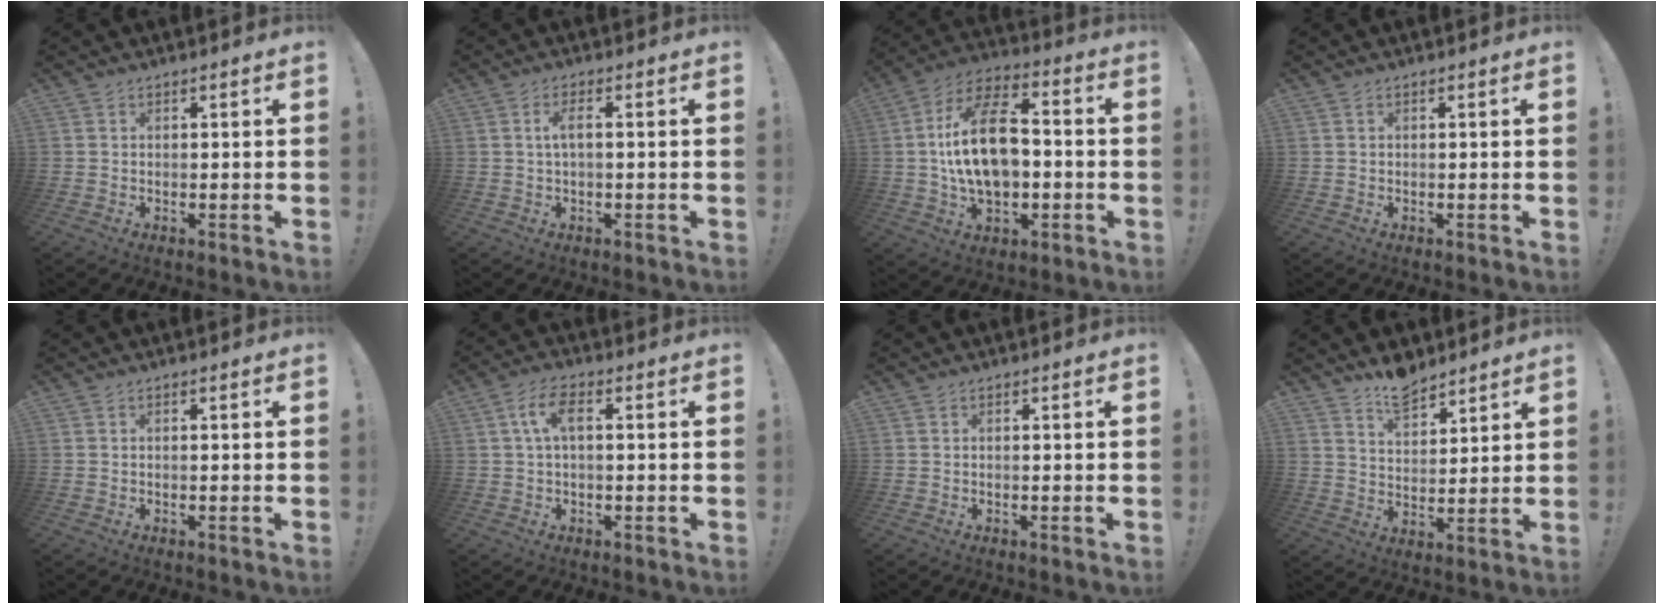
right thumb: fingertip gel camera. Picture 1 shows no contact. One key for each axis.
{"total": 3.3, "fx": 0.4, "fy": 0.6, "fz": 3.3, "tx": -0.063, "ty": 0.006, "tz": 0.005}
{"total": 19.5, "fx": -0.6, "fy": 11.9, "fz": 15.4, "tx": -0.259, "ty": 0.017, "tz": -0.010}
{"total": 0.0}
{"total": 0.0}
{"total": 6.5, "fx": 1.2, "fy": 2.5, "fz": 5.9, "tx": -0.125, "ty": 0.007, "tz": 0.018}
{"total": 0.0}
{"total": 8.7, "fx": 7.2, "fy": 4.0, "fz": 2.7, "tx": -0.037, "ty": -0.053, "tz": 0.135}